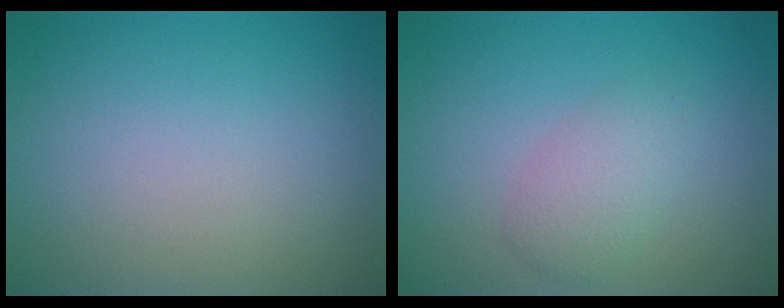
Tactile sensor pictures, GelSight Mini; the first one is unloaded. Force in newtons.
{"total": 2.5, "press": 2.5, "slide": 0.1}